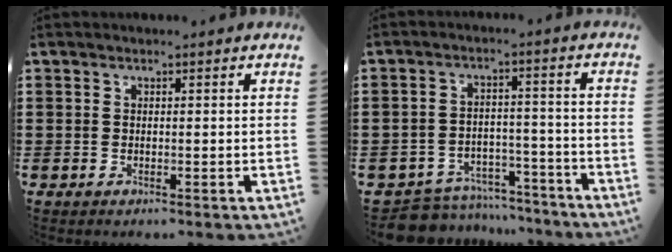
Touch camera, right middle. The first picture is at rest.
{"total": 7.1, "force": [-6.9, 1.4, 0.6], "torque": [-0.012, 0.021, -0.136]}